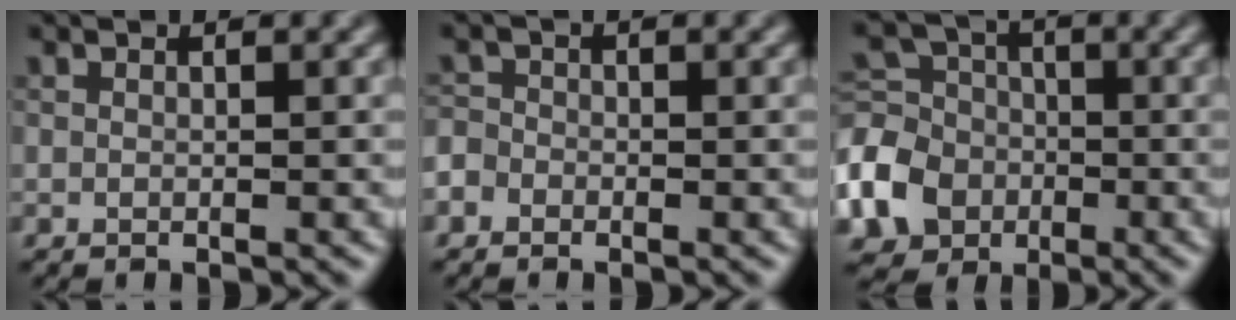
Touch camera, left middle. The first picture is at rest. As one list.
[{"total": 1.5, "force": [-0.9, 1.2, 0.4], "torque": [0.001, 0.007, -0.020]}, {"total": 7.3, "force": [-2.7, 6.0, 3.1], "torque": [-0.082, 0.003, -0.068]}]